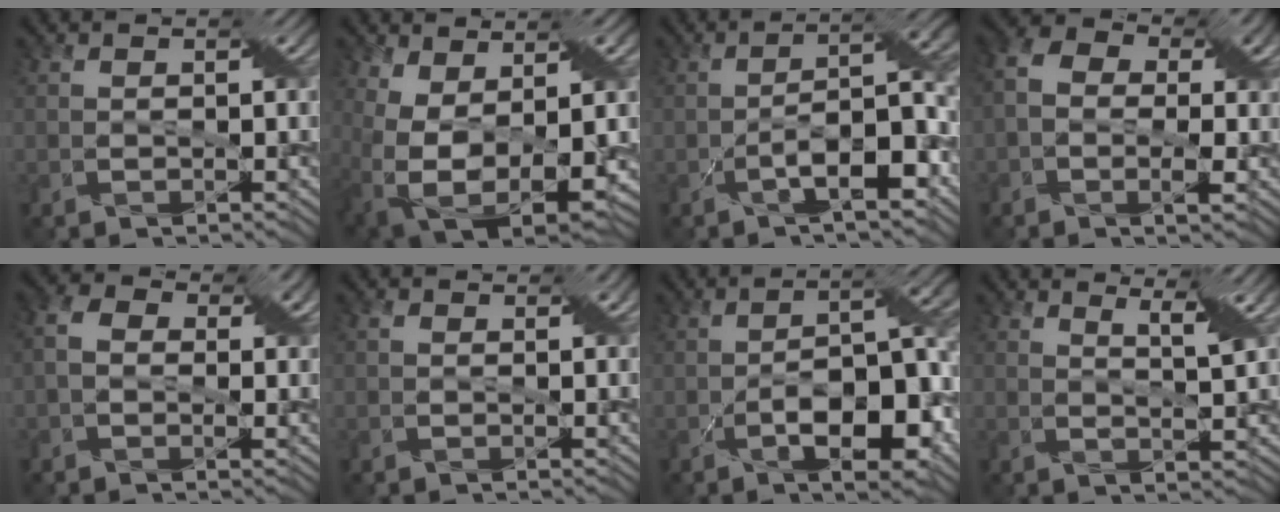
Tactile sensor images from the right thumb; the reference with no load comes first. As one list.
[{"total": 12.7, "force": [0.5, 7.1, 10.5], "torque": [-0.222, -0.032, 0.029]}, {"total": 9.6, "force": [-3.4, 2.5, 8.6], "torque": [-0.139, 0.011, -0.056]}, {"total": 8.2, "force": [-0.4, 5.5, 6.1], "torque": [-0.121, 0.008, -0.018]}, {"total": 6.0, "force": [0.2, 4.2, 4.2], "torque": [-0.084, 0.009, -0.002]}, {"total": 1.4, "force": [0.5, 1.0, 0.9], "torque": [-0.014, 0.000, 0.011]}, {"total": 11.8, "force": [-3.9, 4.3, 10.3], "torque": [-0.161, 0.000, -0.061]}, {"total": 4.4, "force": [3.0, 0.3, 3.2], "torque": [-0.060, -0.002, 0.051]}]